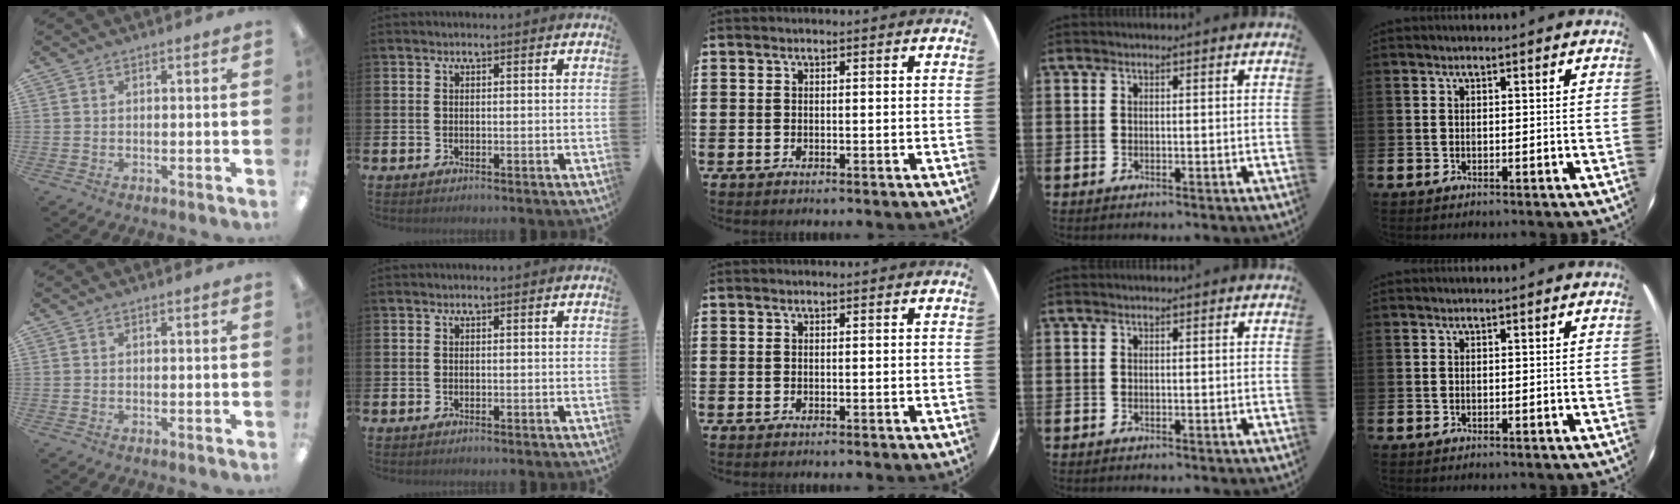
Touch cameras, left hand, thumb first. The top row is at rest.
{}